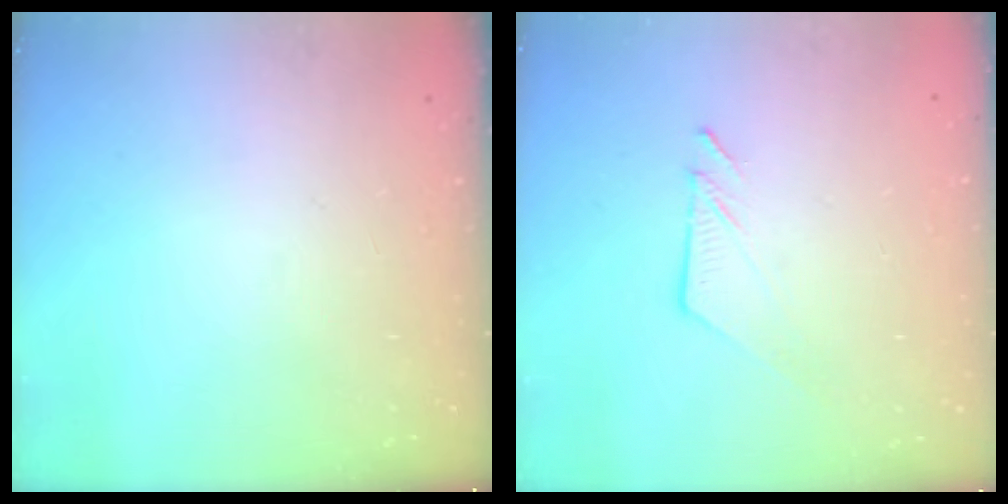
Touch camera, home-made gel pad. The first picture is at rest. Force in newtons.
{"total": 7.0, "press": 7.0, "slide": 0.1}